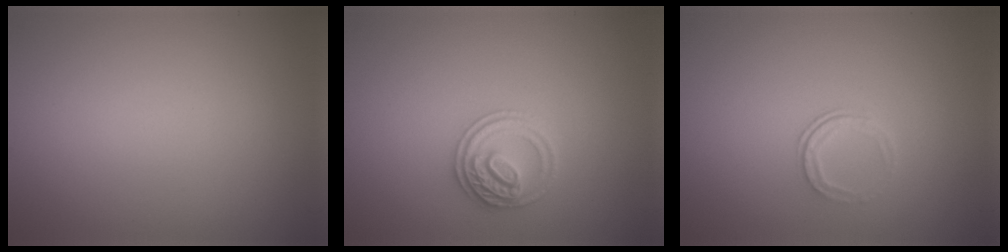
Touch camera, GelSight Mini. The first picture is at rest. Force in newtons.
{"total": 2.7, "press": 2.7, "slide": 0.6}
{"total": 1.3, "press": 0.9, "slide": 0.9}